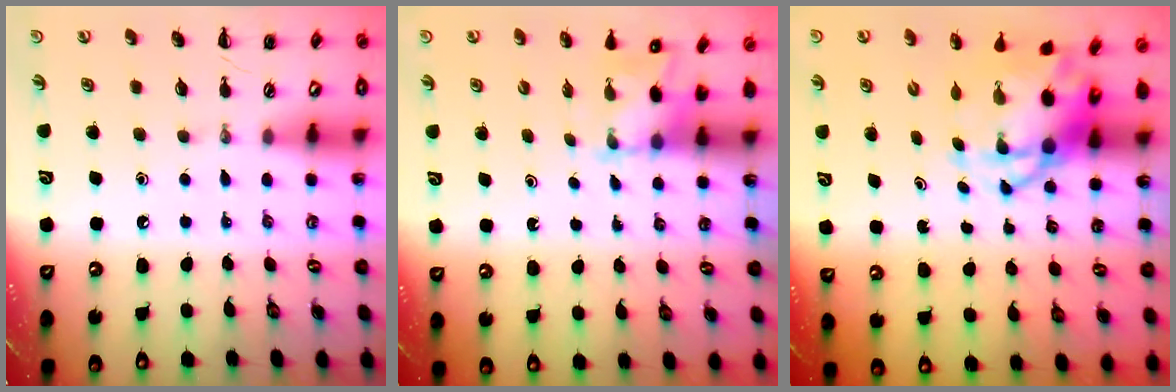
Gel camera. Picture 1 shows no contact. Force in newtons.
{"total": 2.4, "press": 2.3, "slide": 0.8}
{"total": 6.6, "press": 6.3, "slide": 1.8}